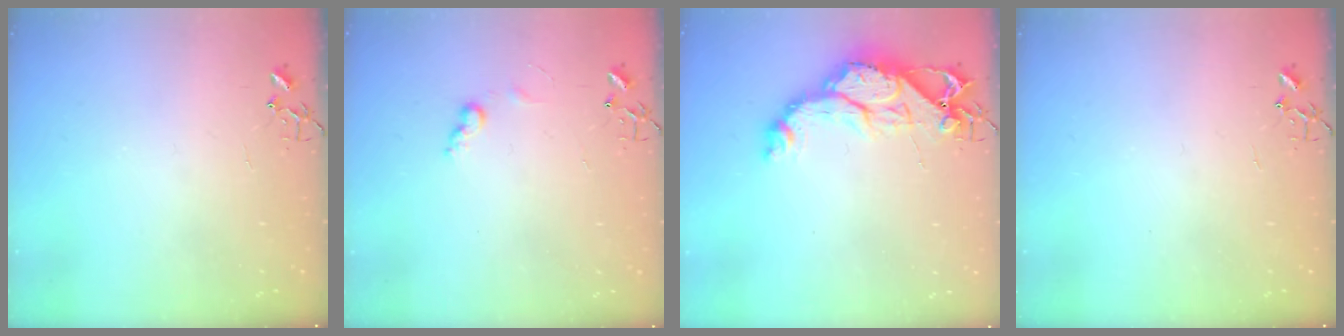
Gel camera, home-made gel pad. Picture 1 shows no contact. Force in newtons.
{"total": 6.5, "press": 6.5, "slide": 0.1}
{"total": 14.0, "press": 13.9, "slide": 1.3}
{"total": 0.0}